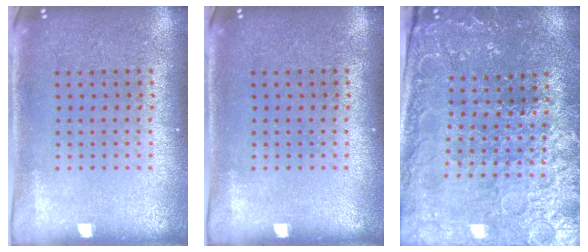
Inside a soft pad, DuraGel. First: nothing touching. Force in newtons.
{"total": 0.0}
{"total": 3.3, "press": 3.3, "slide": 0.4}